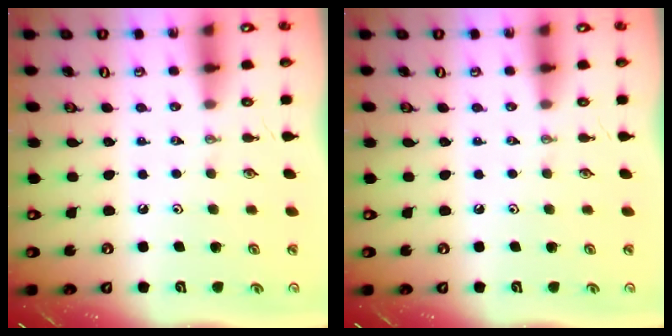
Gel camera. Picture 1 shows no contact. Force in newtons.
{"total": 0.0}